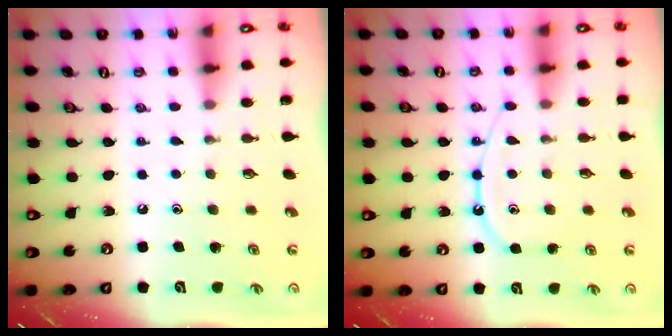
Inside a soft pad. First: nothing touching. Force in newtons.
{"total": 10.5, "press": 10.5, "slide": 0.7}